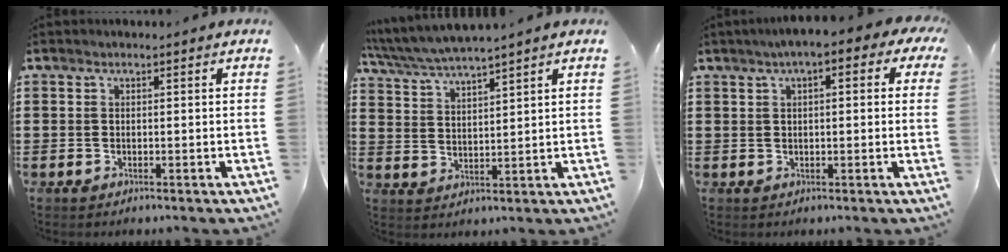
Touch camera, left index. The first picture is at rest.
{"total": 3.9, "force": [3.6, -0.4, 1.5], "torque": [-0.043, -0.020, 0.061]}
{"total": 3.7, "force": [1.2, 0.8, 3.4], "torque": [-0.068, 0.005, 0.017]}